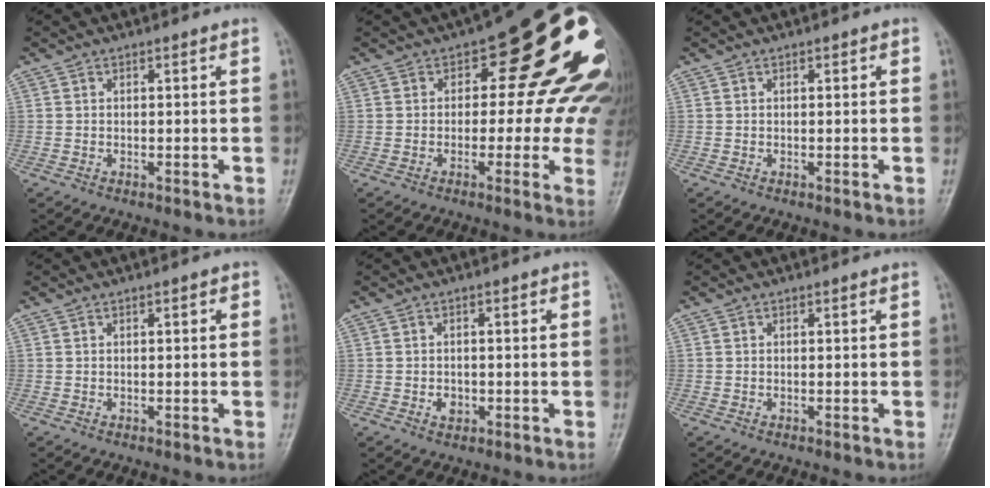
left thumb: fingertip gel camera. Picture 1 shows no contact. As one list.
[{"total": 19.5, "force": [3.7, 10.1, 16.2], "torque": [-0.151, -0.001, 0.030]}, {"total": 0.0}, {"total": 0.8, "force": [0.2, 0.3, 0.7], "torque": [-0.009, 0.003, 0.001]}, {"total": 2.3, "force": [-0.8, 1.9, 0.9], "torque": [-0.001, 0.002, -0.011]}, {"total": 0.0}]